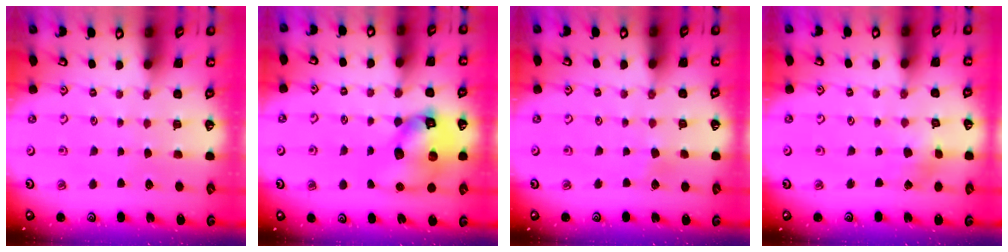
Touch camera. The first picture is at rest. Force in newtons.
{"total": 14.6, "press": 14.4, "slide": 2.2}
{"total": 2.9, "press": 2.9, "slide": 0.3}
{"total": 2.9, "press": 2.8, "slide": 0.2}